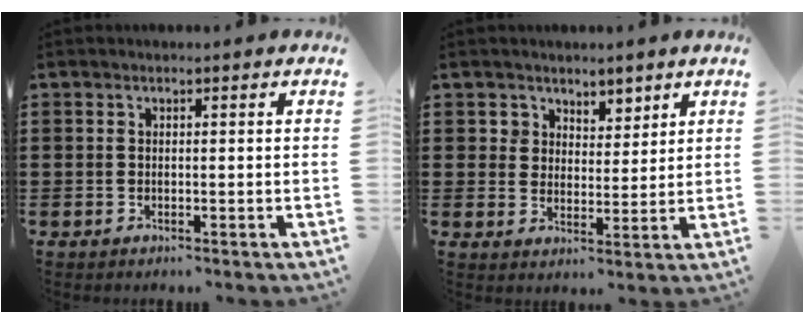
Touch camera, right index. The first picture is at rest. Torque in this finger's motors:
{"motor_torque": [-0.24, 0.40, 0.04, -0.01]}